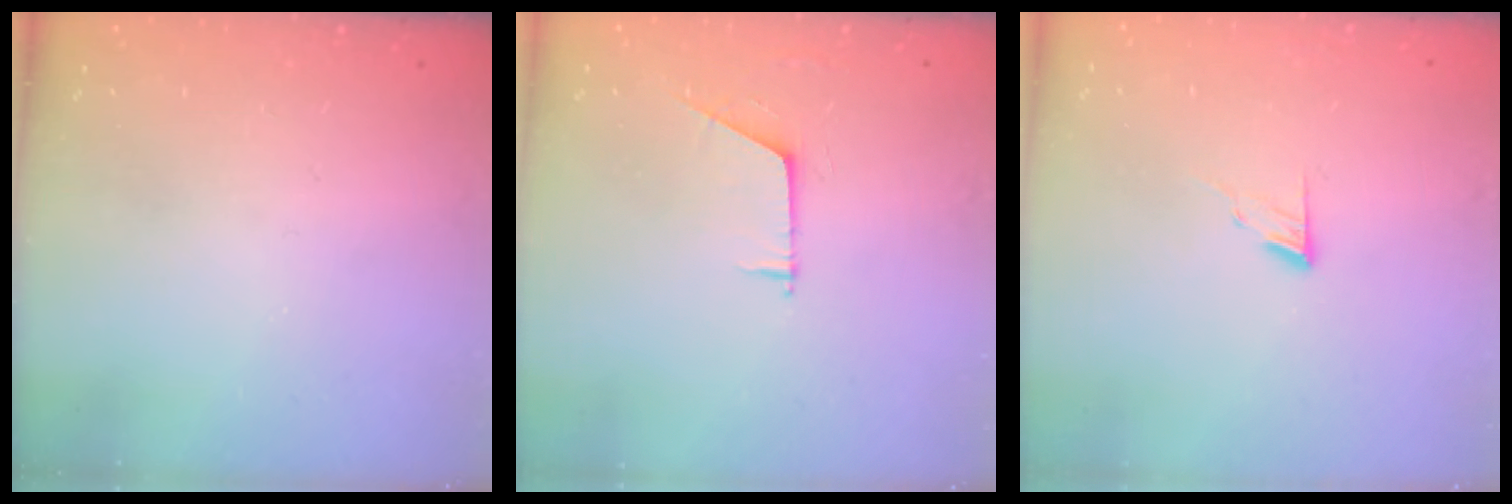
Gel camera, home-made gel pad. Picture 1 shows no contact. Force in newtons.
{"total": 5.7, "press": 5.7, "slide": 0.3}
{"total": 6.0, "press": 5.9, "slide": 0.6}